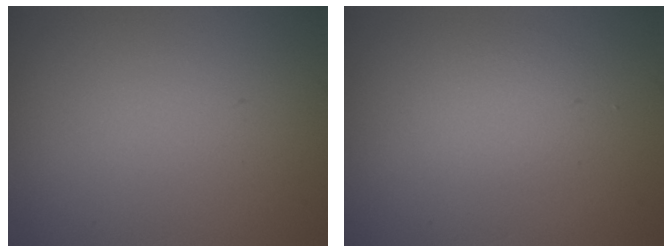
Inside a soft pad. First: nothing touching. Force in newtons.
{"total": 1.9, "press": 1.9, "slide": 0.1}